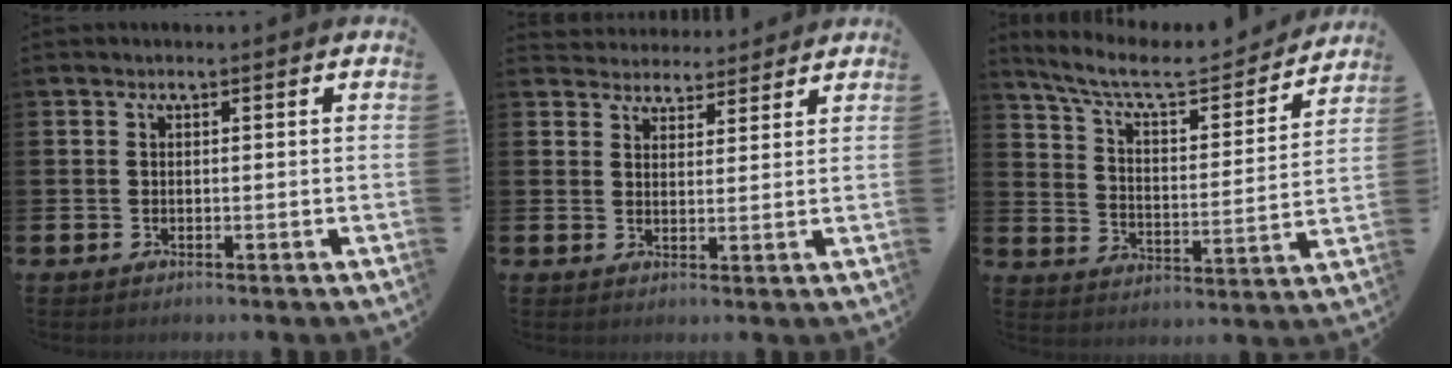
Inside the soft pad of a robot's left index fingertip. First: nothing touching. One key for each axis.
{"total": 3.8, "fx": 3.6, "fy": 1.0, "fz": -0.5, "tx": 0.001, "ty": -0.022, "tz": 0.064}
{"total": 8.8, "fx": 7.6, "fy": 2.4, "fz": 3.8, "tx": -0.100, "ty": -0.046, "tz": 0.127}